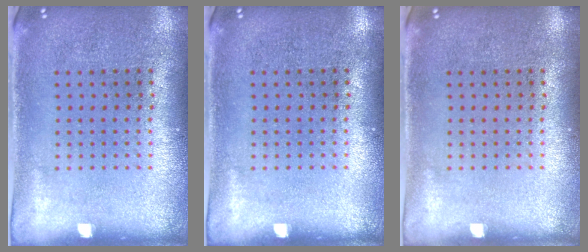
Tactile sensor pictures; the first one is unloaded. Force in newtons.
{"total": 0.0}
{"total": 0.0}